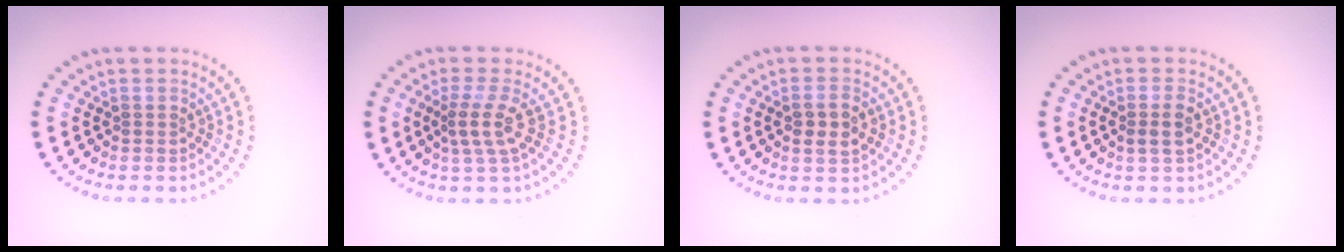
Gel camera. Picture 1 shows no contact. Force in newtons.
{"total": 2.6, "press": 1.9, "slide": 1.8}
{"total": 2.2, "press": 2.1, "slide": 0.4}
{"total": 1.7, "press": 1.6, "slide": 0.6}